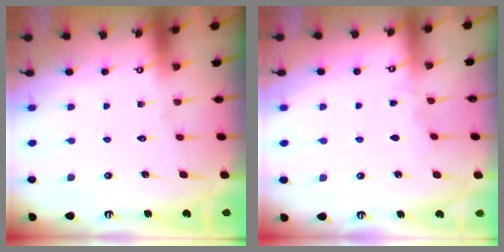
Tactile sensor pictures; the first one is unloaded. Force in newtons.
{"total": 2.6, "press": 2.6, "slide": 0.1}